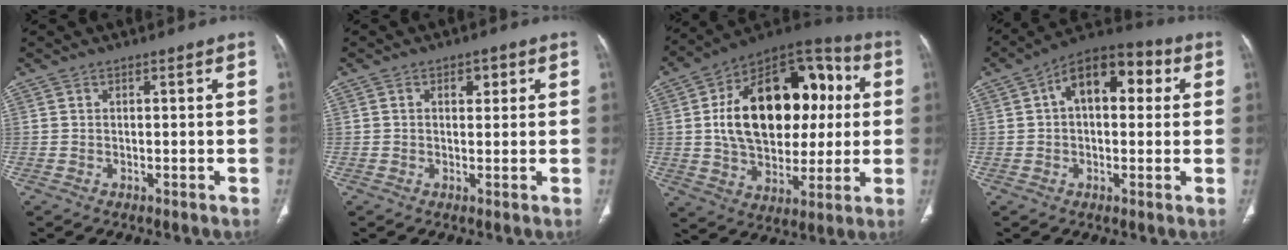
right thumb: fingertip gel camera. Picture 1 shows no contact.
{"total": 2.5, "force": [0.9, 1.6, 1.7], "torque": [-0.012, 0.000, 0.011]}
{"total": 27.9, "force": [3.6, 17.4, 21.6], "torque": [-0.319, 0.024, 0.060]}
{"total": 13.4, "force": [3.3, 7.6, 10.5], "torque": [-0.131, 0.033, 0.042]}